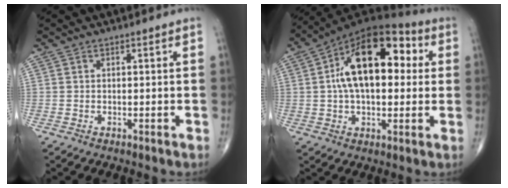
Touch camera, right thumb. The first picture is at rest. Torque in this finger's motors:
{"motor_torque": [-0.14, 2.78, 1.32, -0.48, 0.18]}